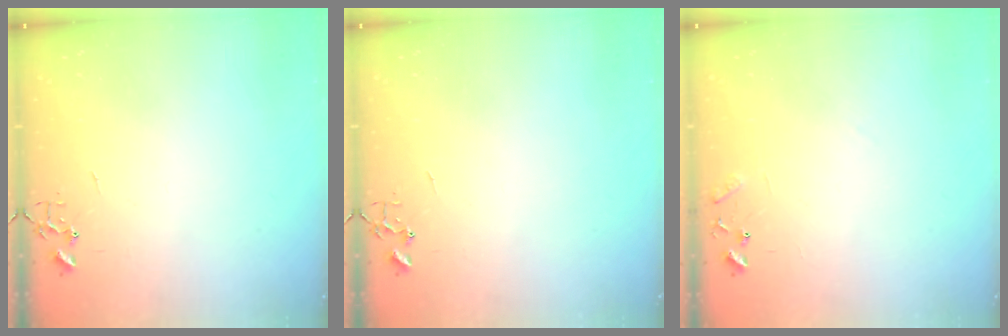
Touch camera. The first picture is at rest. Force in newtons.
{"total": 0.0}
{"total": 8.3, "press": 8.3, "slide": 0.6}